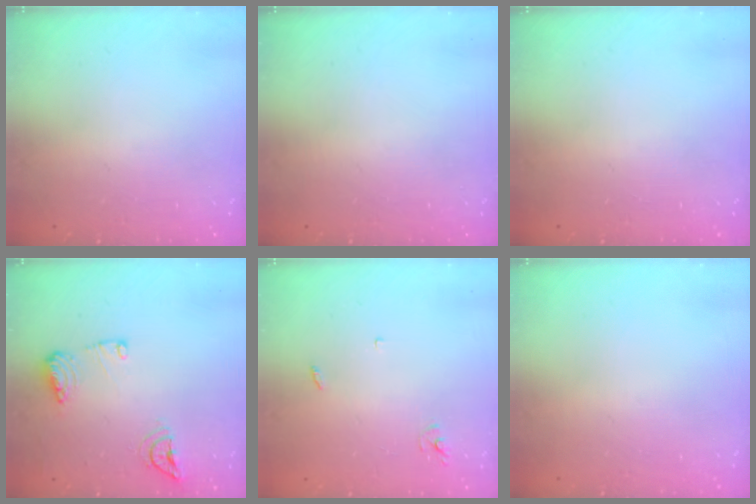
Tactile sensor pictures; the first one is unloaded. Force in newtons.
{"total": 0.0}
{"total": 0.0}
{"total": 9.7, "press": 9.7, "slide": 0.3}
{"total": 2.5, "press": 2.5, "slide": 0.1}
{"total": 0.0}